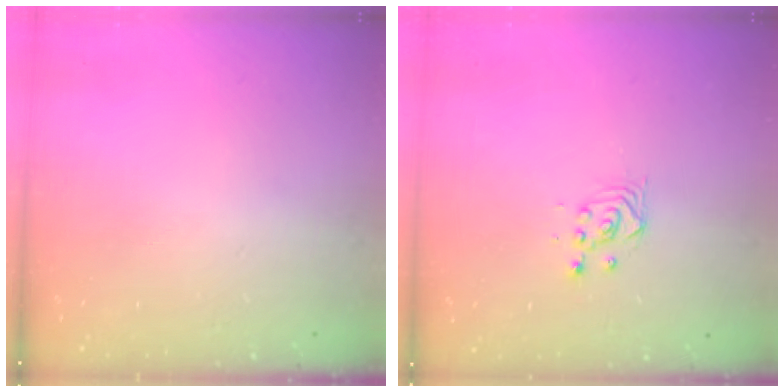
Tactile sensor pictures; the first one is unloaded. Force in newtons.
{"total": 3.3, "press": 3.3, "slide": 0.4}